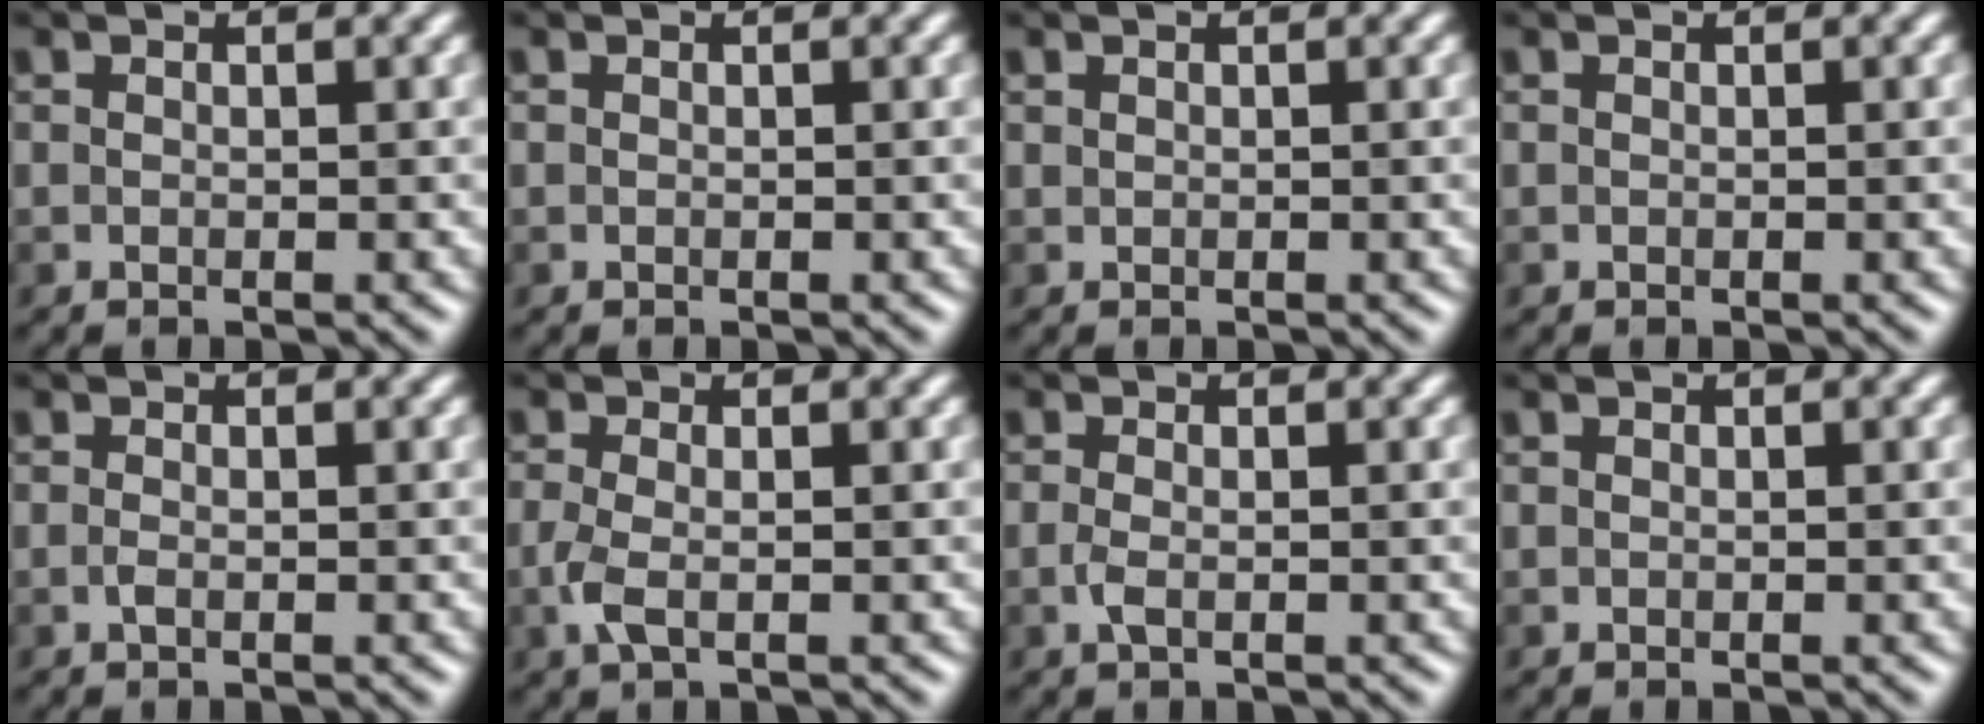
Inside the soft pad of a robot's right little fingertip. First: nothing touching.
{"total": 0.0}
{"total": 0.0}
{"total": 0.0}
{"total": 0.5, "force": [-0.3, 0.1, 0.4], "torque": [-0.012, 0.004, -0.004]}
{"total": 1.9, "force": [-0.5, 0.9, 1.6], "torque": [-0.047, 0.002, -0.008]}
{"total": 1.1, "force": [-0.4, 0.5, 0.9], "torque": [-0.025, 0.004, -0.005]}
{"total": 0.0}